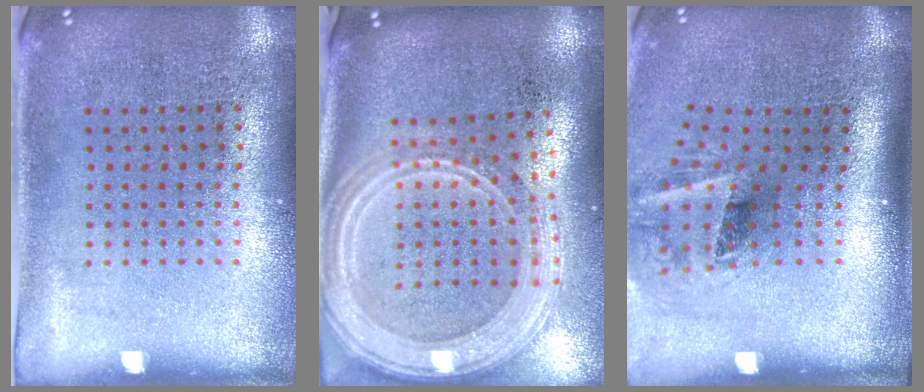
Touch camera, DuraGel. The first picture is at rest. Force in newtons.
{"total": 3.1, "press": 2.5, "slide": 1.8}
{"total": 2.0, "press": 1.2, "slide": 1.6}